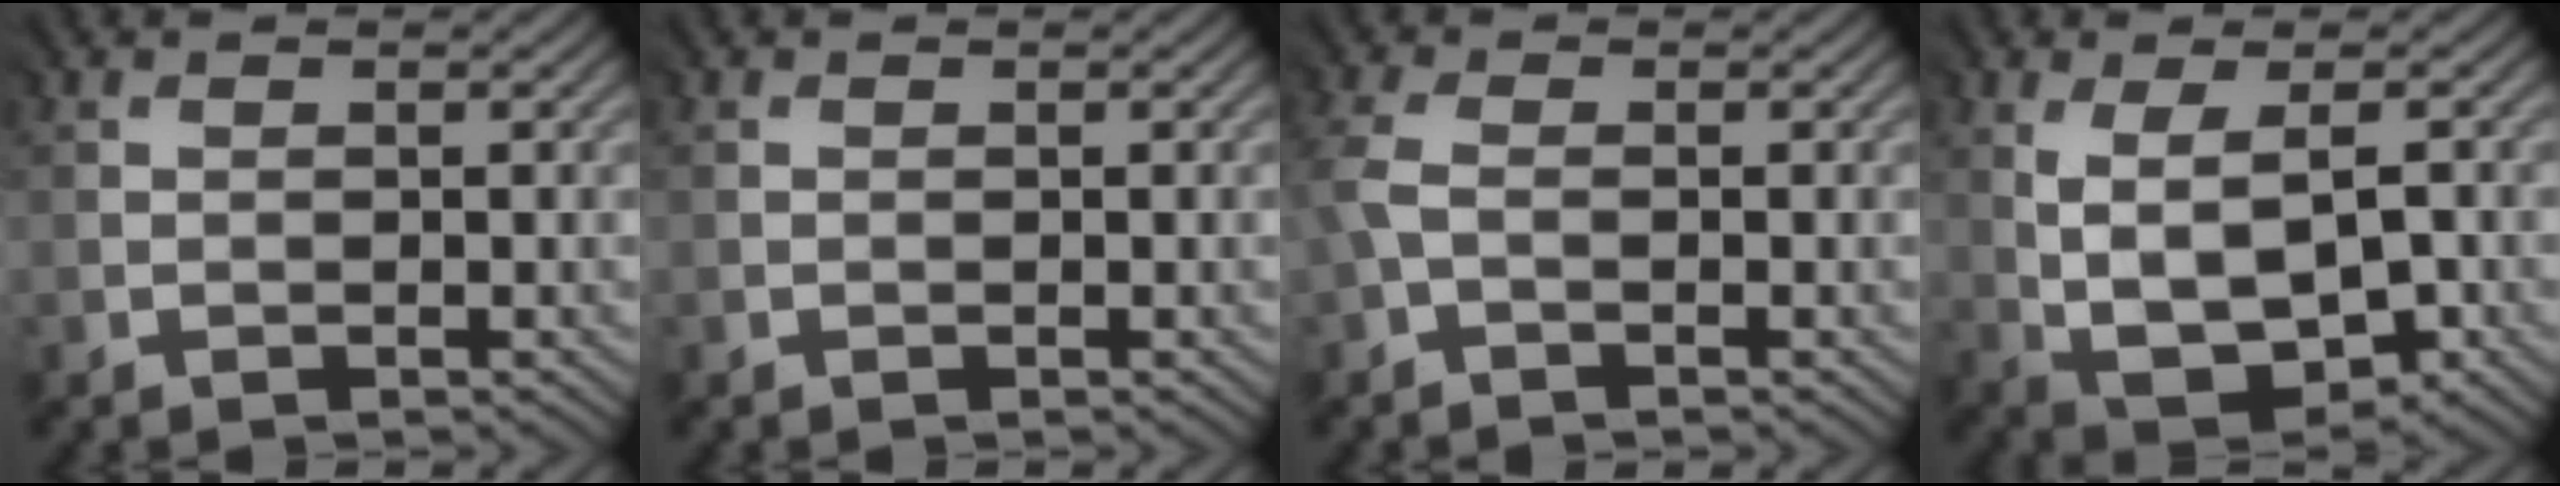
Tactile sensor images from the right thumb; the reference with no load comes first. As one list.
[{"total": 0.0}, {"total": 2.5, "force": [-0.7, 1.2, 2.1], "torque": [-0.070, 0.003, -0.019]}, {"total": 7.1, "force": [-0.1, 3.9, 6.0], "torque": [-0.128, -0.009, 0.009]}]